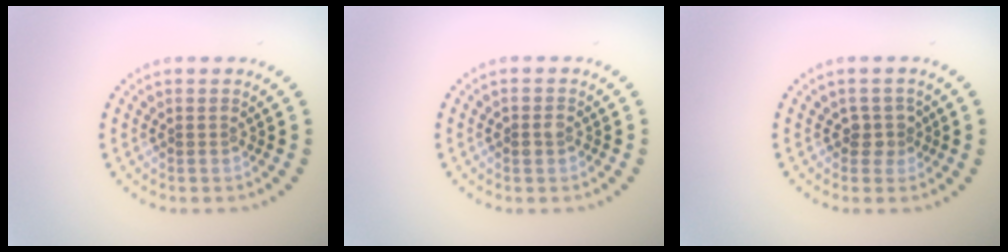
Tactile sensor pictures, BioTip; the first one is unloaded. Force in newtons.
{"total": 1.2, "press": 1.1, "slide": 0.3}
{"total": 1.6, "press": 1.3, "slide": 1.0}